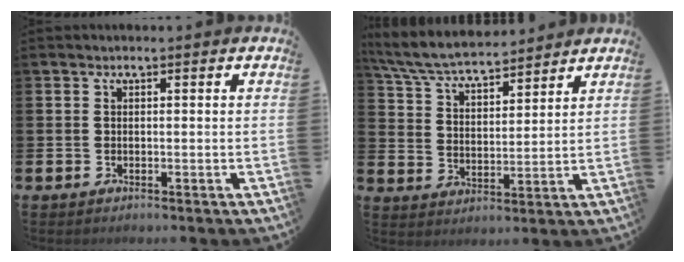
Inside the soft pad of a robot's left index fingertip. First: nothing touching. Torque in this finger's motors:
{"motor_torque": [0.92, -1.22, 0.78, 0.21]}